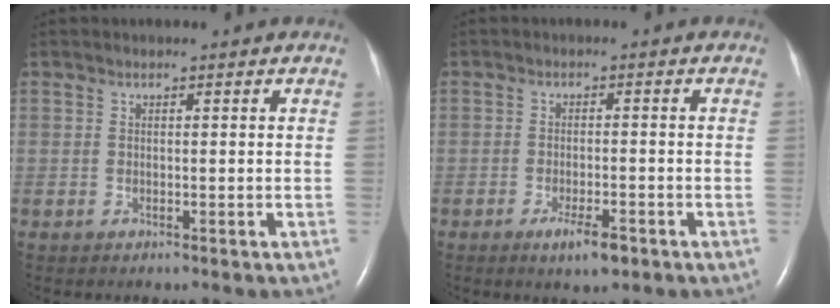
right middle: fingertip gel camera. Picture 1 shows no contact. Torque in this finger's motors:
{"motor_torque": [0.75, -0.63, 0.09, 0.03]}